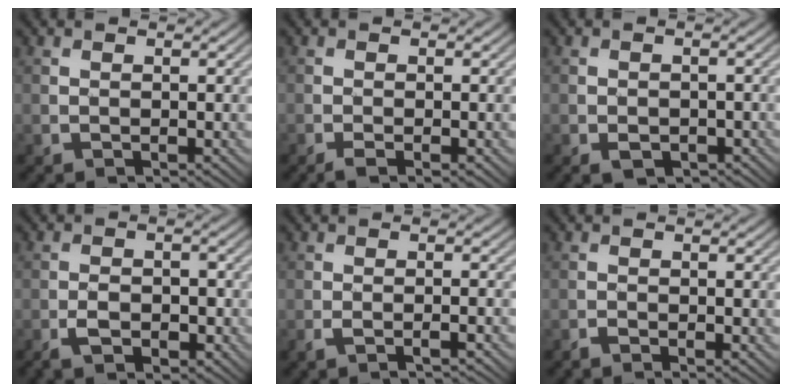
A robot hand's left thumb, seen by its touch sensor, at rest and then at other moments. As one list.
[{"total": 2.1, "force": [-1.1, 0.3, 1.7], "torque": [-0.031, 0.000, -0.026]}, {"total": 2.5, "force": [-1.4, 1.6, 1.4], "torque": [-0.022, -0.009, -0.023]}, {"total": 4.4, "force": [-2.2, 2.3, 3.1], "torque": [-0.047, 0.001, -0.039]}, {"total": 2.5, "force": [-1.6, 0.4, 2.0], "torque": [-0.036, 0.003, -0.035]}, {"total": 1.6, "force": [-1.1, 0.2, 1.1], "torque": [-0.021, -0.002, -0.023]}]